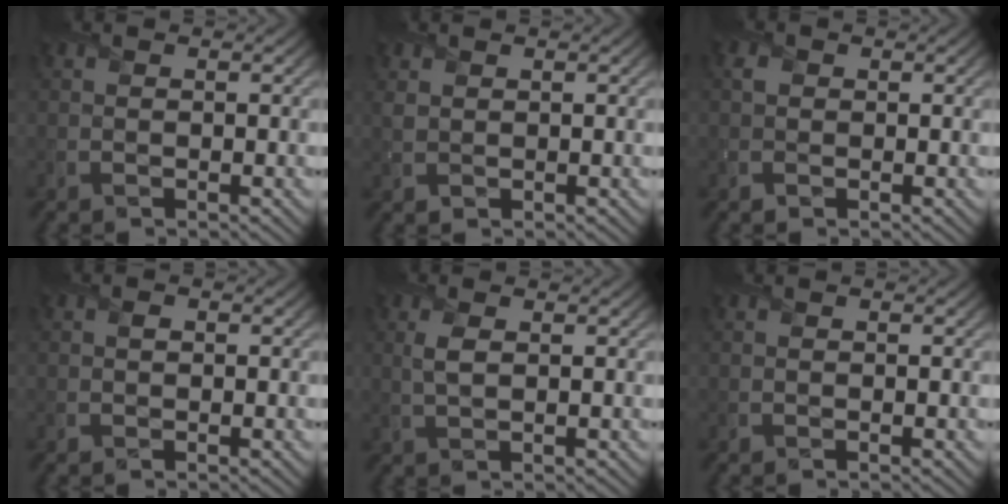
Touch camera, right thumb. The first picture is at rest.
{"total": 1.2, "force": [0.9, 0.7, 0.3], "torque": [-0.010, -0.002, 0.021]}
{"total": 1.1, "force": [0.3, 1.0, 0.2], "torque": [-0.001, 0.001, 0.002]}
{"total": 1.0, "force": [0.0, 0.8, 0.7], "torque": [-0.008, -0.003, -0.001]}
{"total": 1.9, "force": [0.6, 0.8, 1.7], "torque": [-0.043, -0.001, 0.014]}
{"total": 0.0}